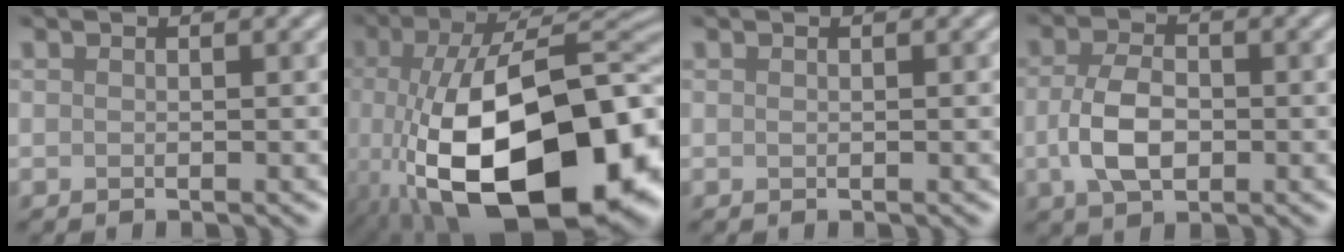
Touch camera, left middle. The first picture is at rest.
{"total": 18.8, "force": [-5.2, 9.1, 15.6], "torque": [-0.255, -0.025, -0.078]}
{"total": 0.0}
{"total": 4.4, "force": [-0.7, 2.7, 3.4], "torque": [-0.074, -0.001, -0.015]}